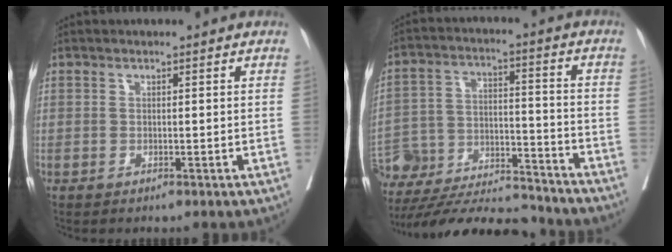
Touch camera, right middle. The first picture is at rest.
{"total": 22.2, "force": [-20.9, 3.2, 6.9], "torque": [-0.153, -0.008, -0.325]}